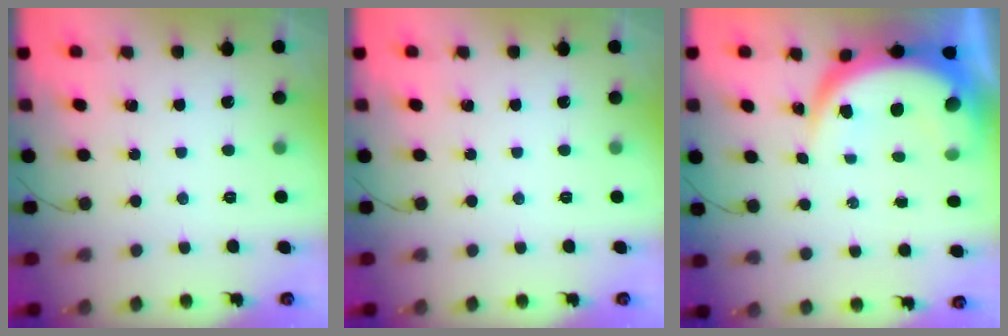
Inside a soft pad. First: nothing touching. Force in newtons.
{"total": 0.0}
{"total": 11.8, "press": 11.7, "slide": 1.3}